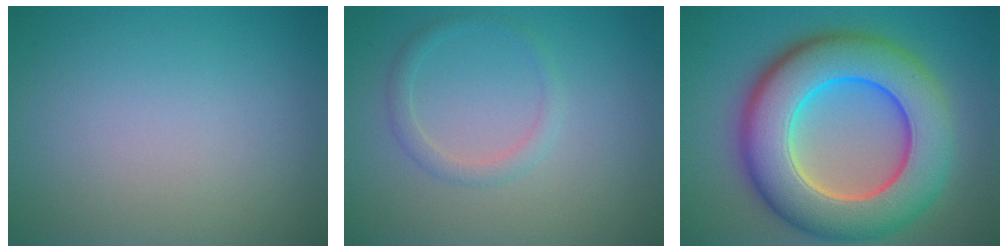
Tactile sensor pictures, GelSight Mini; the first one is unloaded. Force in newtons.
{"total": 1.5, "press": 1.5, "slide": 0.0}
{"total": 12.6, "press": 12.5, "slide": 0.8}